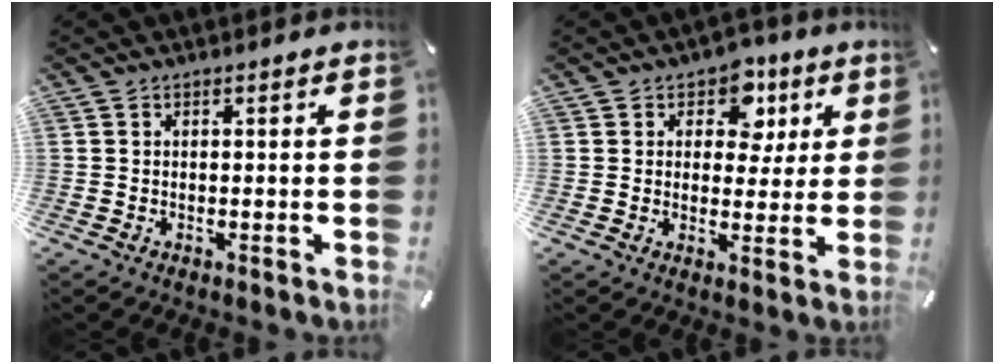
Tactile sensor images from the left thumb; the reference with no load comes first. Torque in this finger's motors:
{"motor_torque": [1.05, 1.11, 0.46, -0.53, 0.10]}